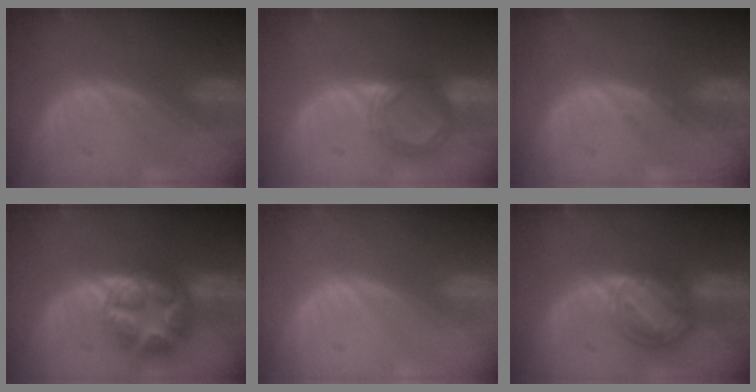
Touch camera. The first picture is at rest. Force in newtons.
{"total": 5.5, "press": 5.3, "slide": 1.8}
{"total": 0.8, "press": 0.8, "slide": 0.1}
{"total": 9.0, "press": 9.0, "slide": 0.4}
{"total": 0.0}
{"total": 8.2, "press": 7.0, "slide": 4.2}